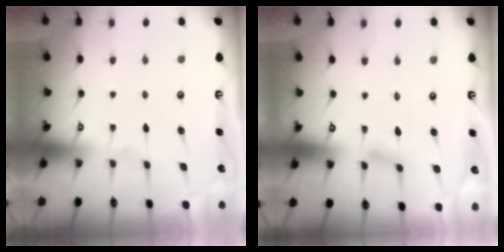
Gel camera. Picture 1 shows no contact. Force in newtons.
{"total": 4.7, "press": 4.7, "slide": 0.6}